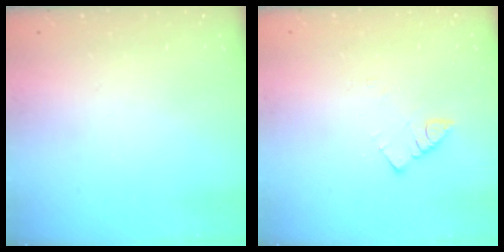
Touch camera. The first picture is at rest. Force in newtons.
{"total": 3.1, "press": 3.1, "slide": 0.5}